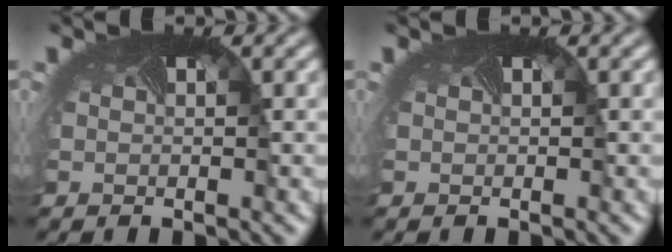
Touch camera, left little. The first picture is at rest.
{"total": 0.0}